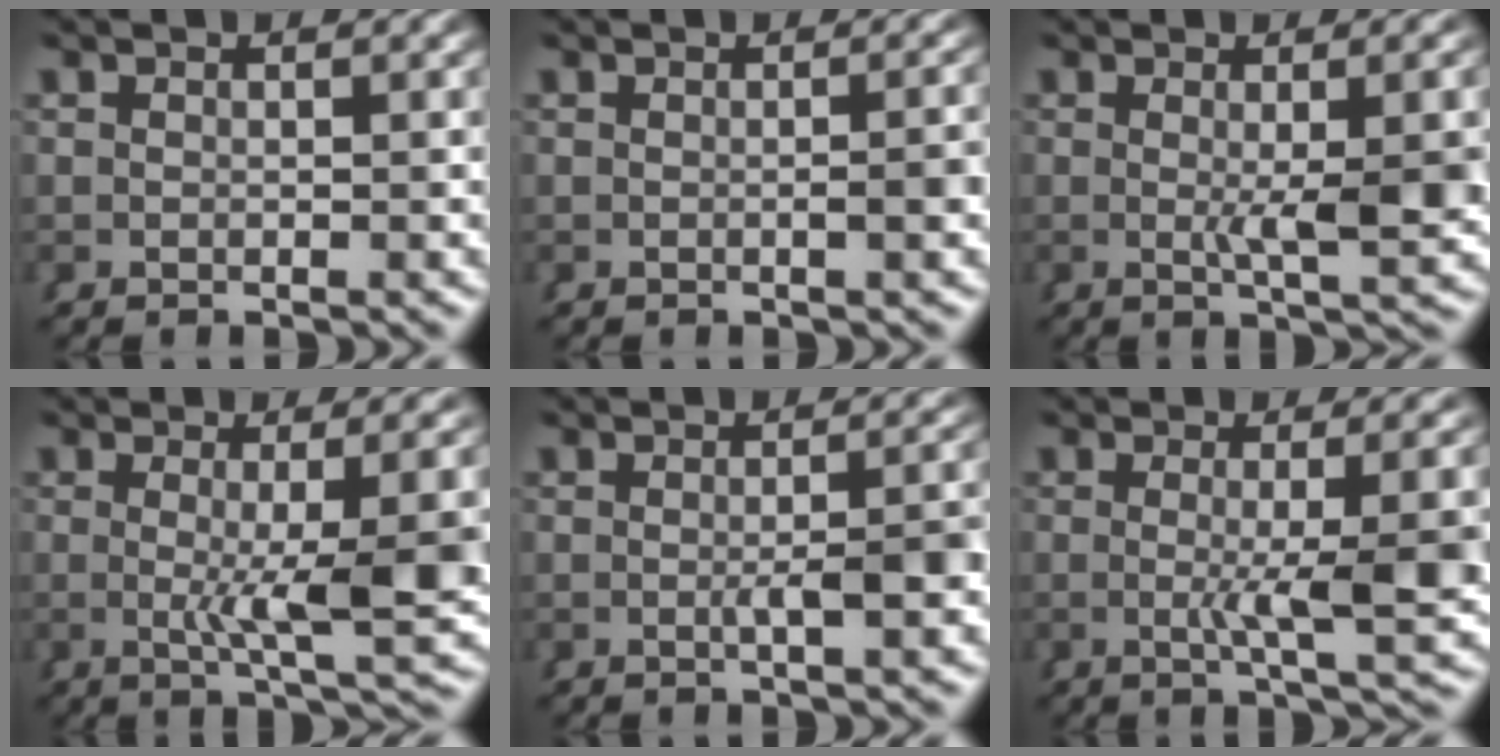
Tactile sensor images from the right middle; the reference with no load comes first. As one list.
[{"total": 1.6, "force": [-0.5, 0.1, 1.5], "torque": [-0.024, 0.005, -0.009]}, {"total": 4.7, "force": [-0.4, 0.3, 4.7], "torque": [-0.069, -0.010, 0.002]}, {"total": 7.4, "force": [-0.3, 1.0, 7.4], "torque": [-0.104, -0.008, 0.002]}, {"total": 3.1, "force": [-1.1, 0.3, 2.9], "torque": [-0.046, -0.001, -0.016]}, {"total": 6.1, "force": [-0.7, 0.5, 6.1], "torque": [-0.089, -0.010, -0.005]}]